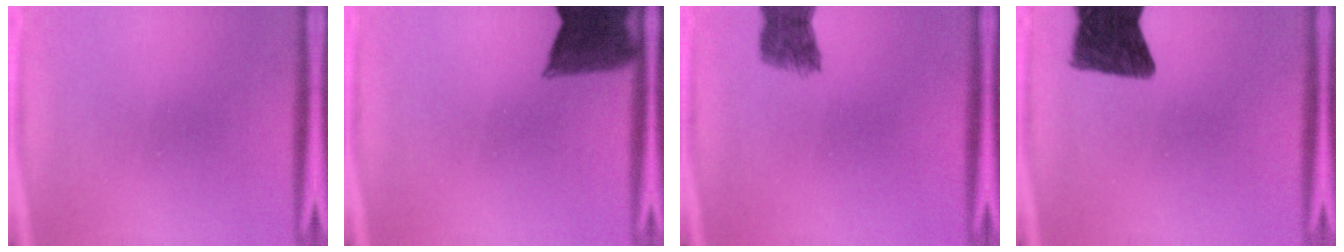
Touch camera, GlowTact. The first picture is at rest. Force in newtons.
{"total": 9.9}
{"total": 4.5}
{"total": 11.2}